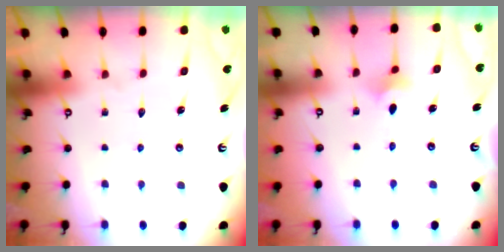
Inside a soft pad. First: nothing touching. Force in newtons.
{"total": 3.6, "press": 3.5, "slide": 0.8}